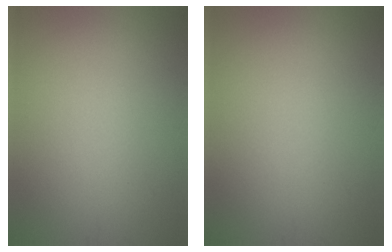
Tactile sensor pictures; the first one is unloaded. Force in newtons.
{"total": 0.0}